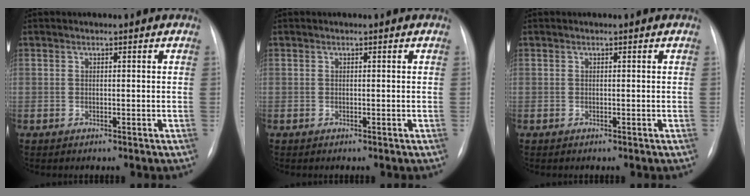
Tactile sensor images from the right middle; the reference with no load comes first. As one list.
[{"total": 0.0}, {"total": 0.0}]